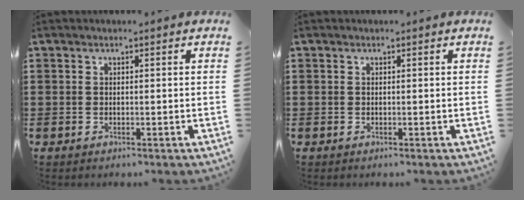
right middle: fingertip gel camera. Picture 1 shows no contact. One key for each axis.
{"total": 0.0}